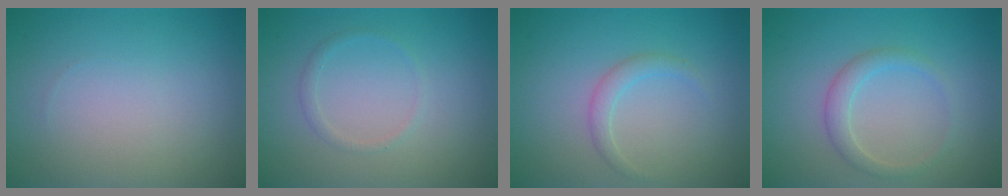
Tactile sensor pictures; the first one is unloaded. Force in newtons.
{"total": 0.9, "press": 0.9, "slide": 0.1}
{"total": 1.4, "press": 1.4, "slide": 0.0}
{"total": 1.9, "press": 1.9, "slide": 0.1}